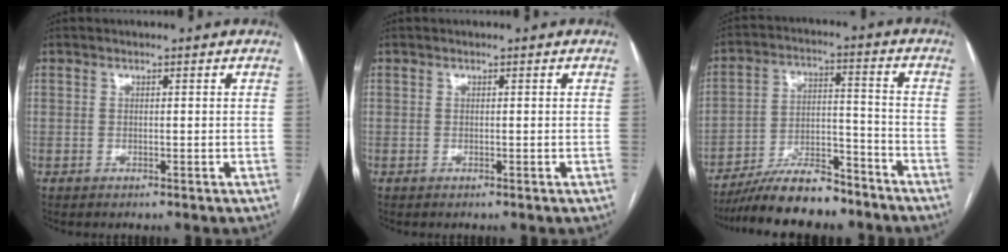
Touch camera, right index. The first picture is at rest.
{"total": 0.0}
{"total": 13.4, "force": [-11.5, 3.2, 6.2], "torque": [-0.104, 0.013, -0.198]}